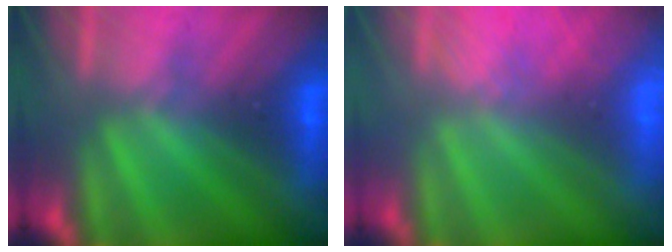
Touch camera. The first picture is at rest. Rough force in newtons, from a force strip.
{"total": 6.2}